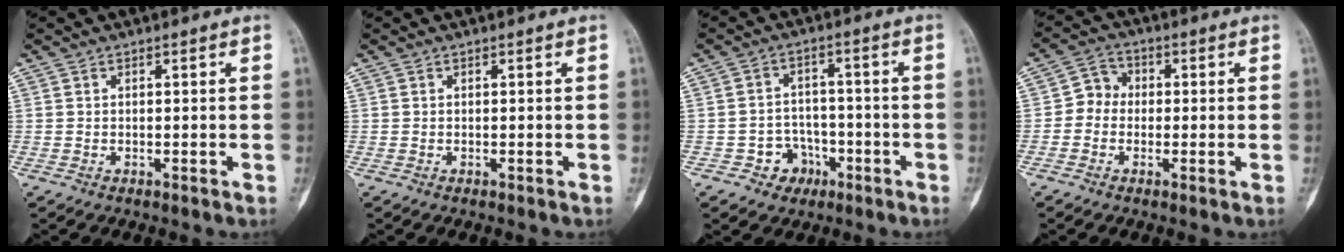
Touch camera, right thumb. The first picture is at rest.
{"total": 0.0}
{"total": 5.9, "force": [-2.9, 5.1, 1.2], "torque": [0.022, 0.031, -0.040]}
{"total": 4.7, "force": [-0.6, 4.2, 2.0], "torque": [-0.012, 0.015, -0.025]}